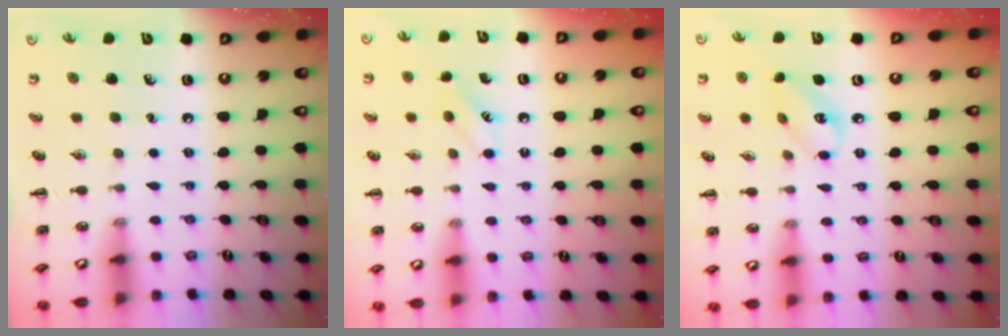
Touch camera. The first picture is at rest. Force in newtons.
{"total": 6.8, "press": 6.6, "slide": 2.0}
{"total": 5.1, "press": 5.1, "slide": 0.6}